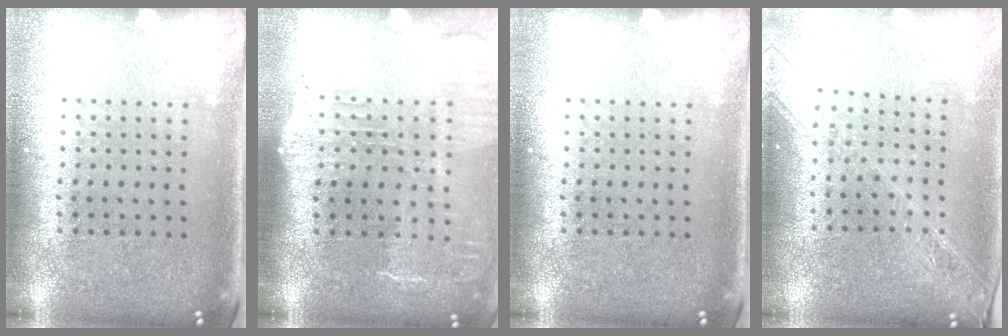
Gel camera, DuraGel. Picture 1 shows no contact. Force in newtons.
{"total": 2.1, "press": 1.7, "slide": 1.2}
{"total": 0.0}
{"total": 2.1, "press": 1.8, "slide": 1.0}